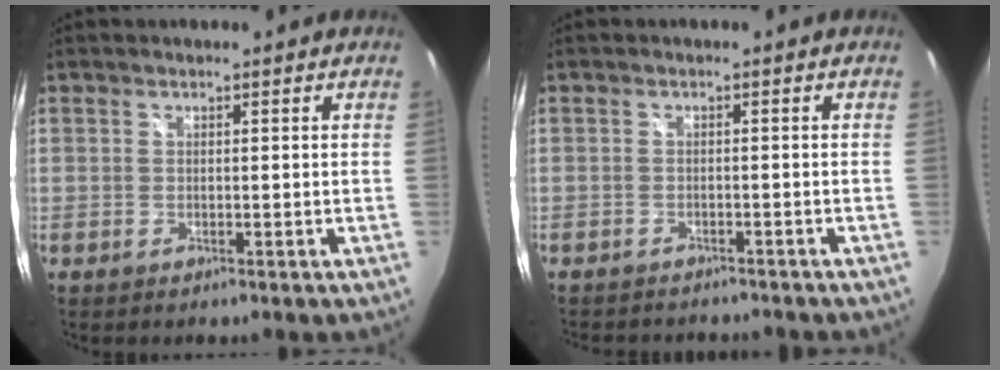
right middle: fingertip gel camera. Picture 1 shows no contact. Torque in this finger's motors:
{"motor_torque": [0.24, -0.42, 0.20, 0.05]}